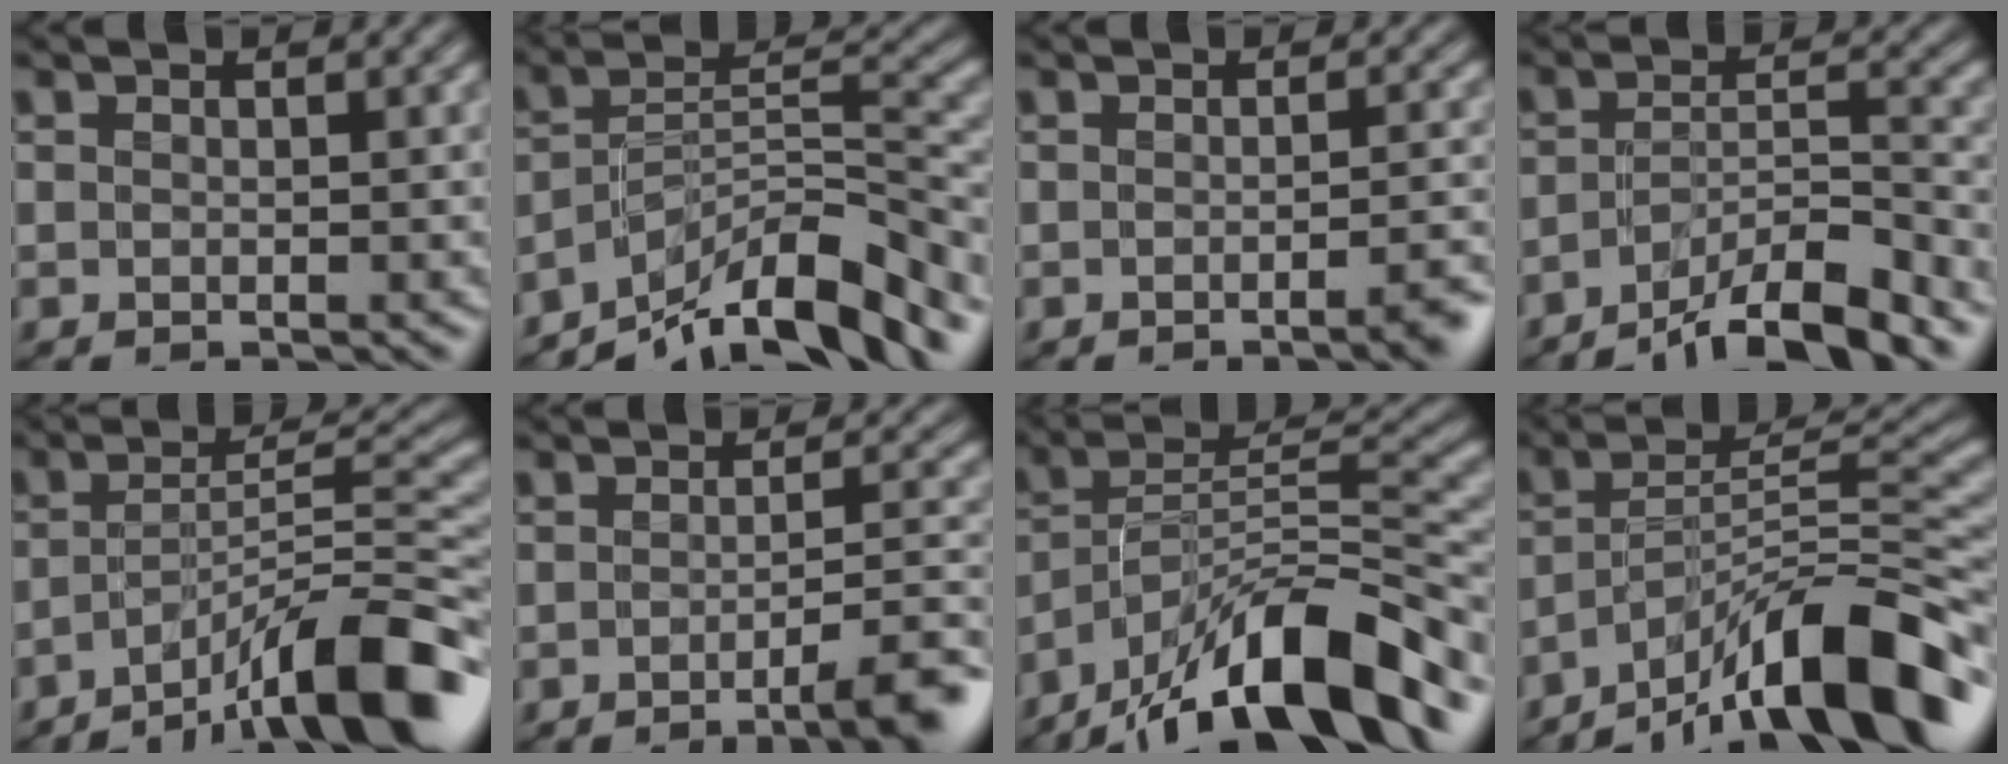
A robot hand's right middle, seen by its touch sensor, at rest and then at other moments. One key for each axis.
{"total": 11.1, "fx": -8.4, "fy": 2.9, "fz": 6.7, "tx": -0.099, "ty": 0.014, "tz": -0.156}
{"total": 2.8, "fx": -1.4, "fy": 0.6, "fz": 2.3, "tx": -0.022, "ty": 0.002, "tz": -0.030}
{"total": 7.9, "fx": -5.8, "fy": 1.8, "fz": 5.1, "tx": -0.076, "ty": 0.003, "tz": -0.098}
{"total": 11.1, "fx": -6.7, "fy": 2.3, "fz": 8.5, "tx": -0.115, "ty": 0.018, "tz": -0.112}
{"total": 5.5, "fx": -2.9, "fy": 1.0, "fz": 4.6, "tx": -0.052, "ty": 0.006, "tz": -0.047}
{"total": 13.9, "fx": -10.3, "fy": 3.7, "fz": 8.6, "tx": -0.135, "ty": 0.025, "tz": -0.186}
{"total": 13.0, "fx": -9.0, "fy": 3.0, "fz": 8.9, "tx": -0.127, "ty": 0.022, "tz": -0.160}